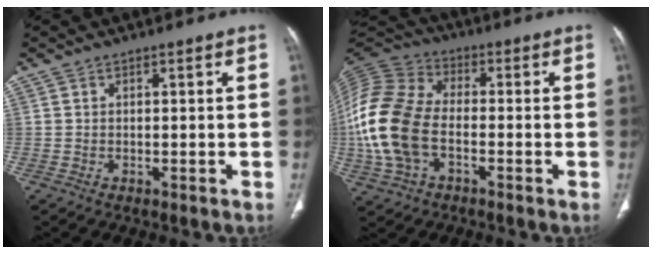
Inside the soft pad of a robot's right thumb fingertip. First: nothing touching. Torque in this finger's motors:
{"motor_torque": [-0.02, 1.45, 2.14, -0.34, 0.24]}